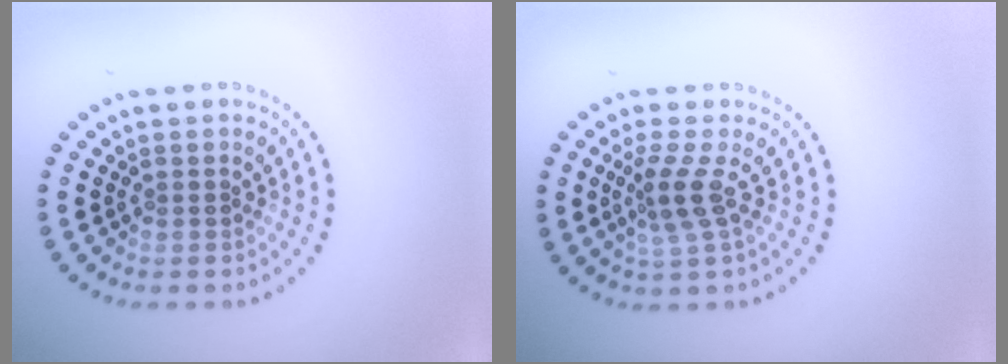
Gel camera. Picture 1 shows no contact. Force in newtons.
{"total": 2.5, "press": 1.9, "slide": 1.7}